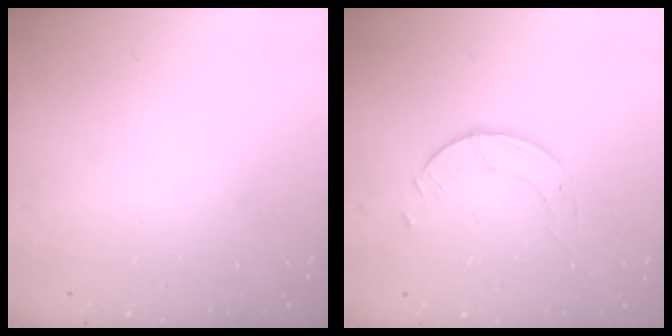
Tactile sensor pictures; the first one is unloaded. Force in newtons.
{"total": 2.3, "press": 2.3, "slide": 0.3}